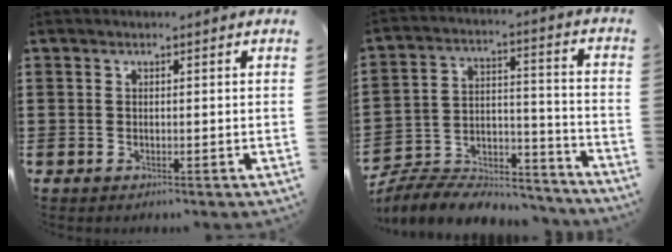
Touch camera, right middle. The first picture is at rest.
{"total": 7.1, "force": [-6.8, 1.8, 1.0], "torque": [-0.020, 0.011, -0.136]}